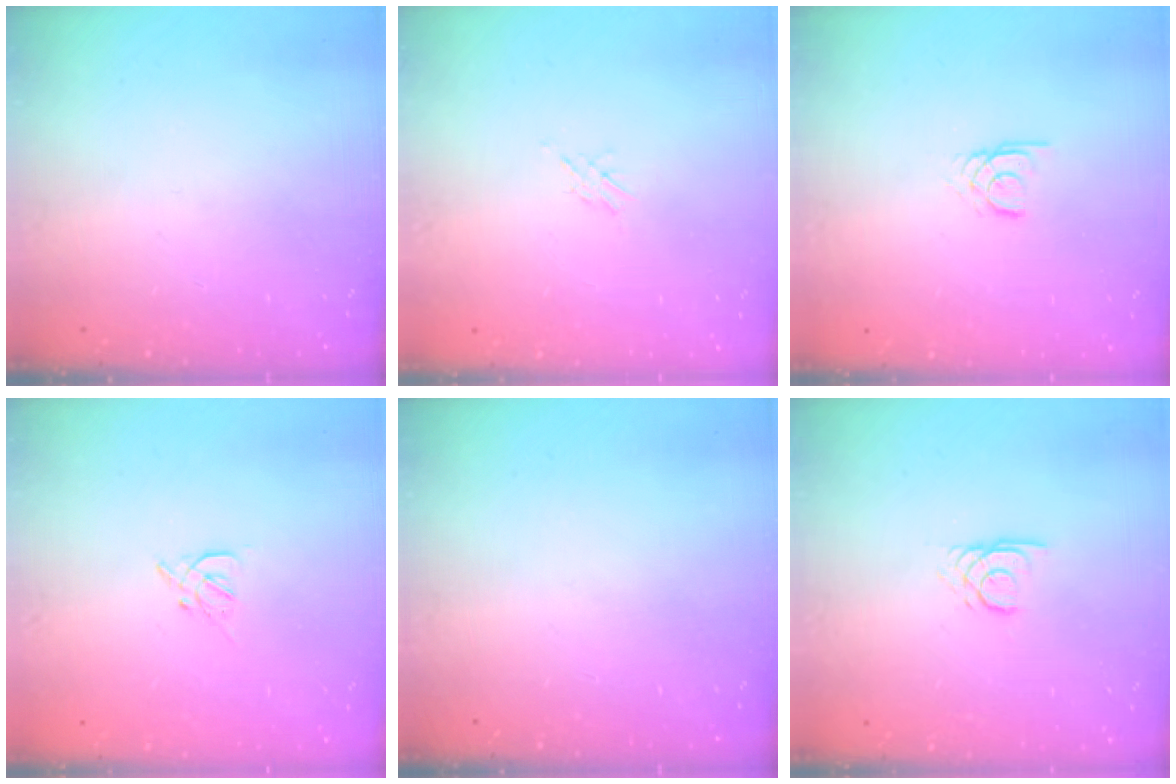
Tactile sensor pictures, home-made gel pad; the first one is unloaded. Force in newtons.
{"total": 1.4, "press": 1.4, "slide": 0.2}
{"total": 2.4, "press": 2.4, "slide": 0.1}
{"total": 2.7, "press": 2.6, "slide": 0.7}
{"total": 0.0}
{"total": 2.4, "press": 2.4, "slide": 0.2}